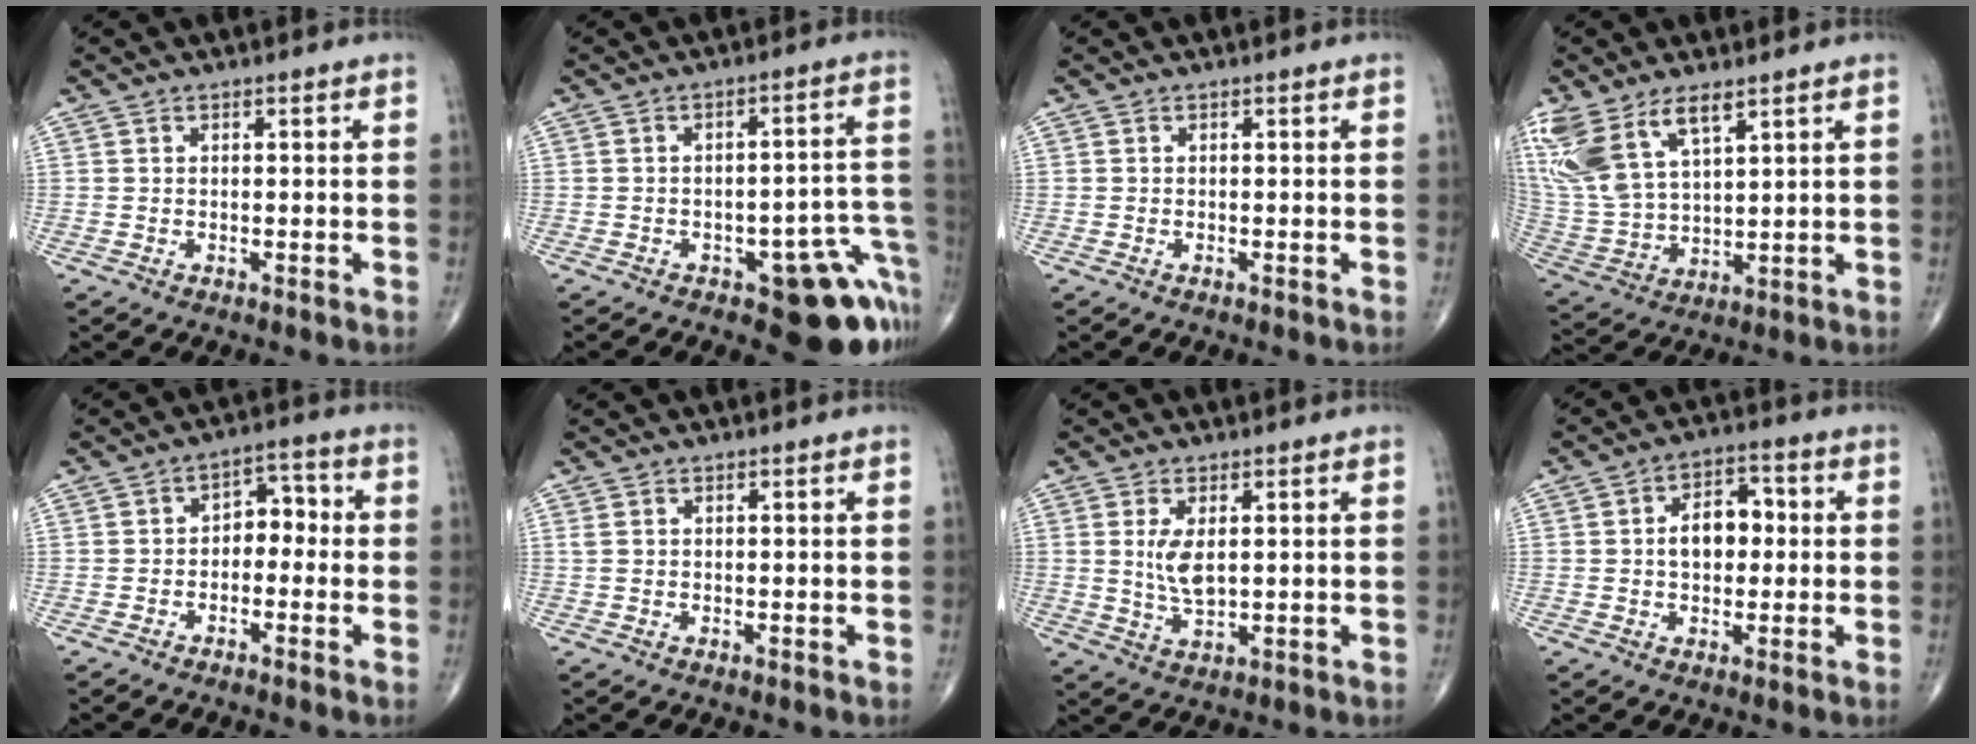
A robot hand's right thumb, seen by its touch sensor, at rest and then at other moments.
{"total": 13.2, "force": [-7.0, 5.4, 9.8], "torque": [-0.052, 0.060, -0.083]}
{"total": 0.0}
{"total": 14.9, "force": [8.5, 6.8, 10.2], "torque": [-0.217, -0.023, 0.184]}
{"total": 5.3, "force": [-0.9, 3.7, 3.7], "torque": [-0.026, 0.031, -0.026]}
{"total": 0.9, "force": [0.4, 0.6, 0.5], "torque": [-0.012, 0.007, 0.012]}
{"total": 5.3, "force": [1.1, 2.4, 4.6], "torque": [-0.088, -0.013, 0.029]}
{"total": 8.0, "force": [0.4, 5.3, 5.9], "torque": [-0.070, 0.020, 0.001]}